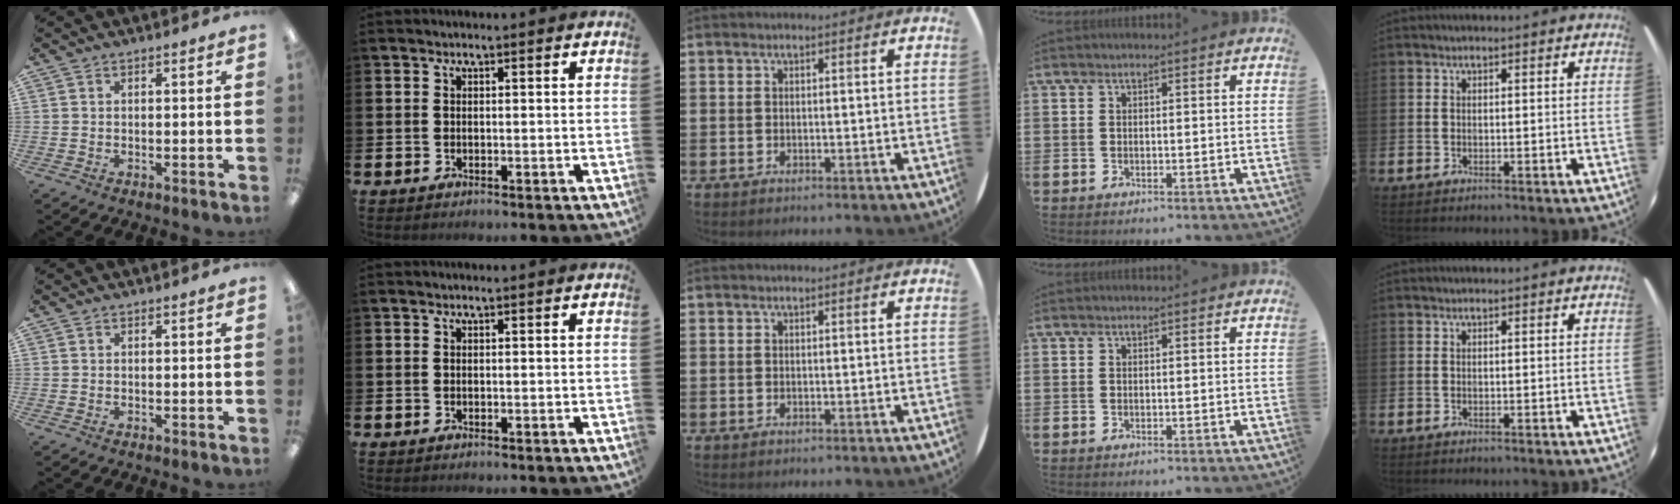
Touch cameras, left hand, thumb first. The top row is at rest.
{}